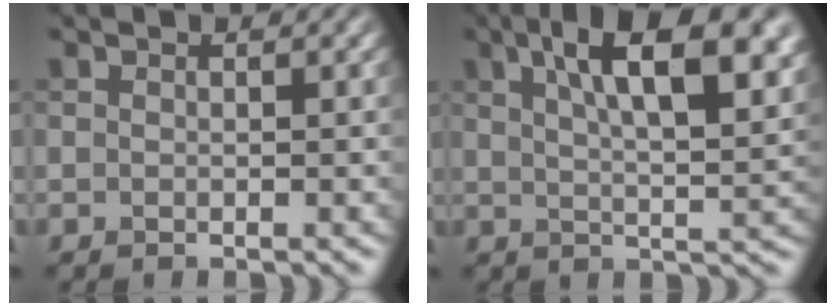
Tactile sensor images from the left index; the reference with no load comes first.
{"total": 11.4, "force": [4.9, 4.0, 9.5], "torque": [-0.115, 0.015, 0.067]}